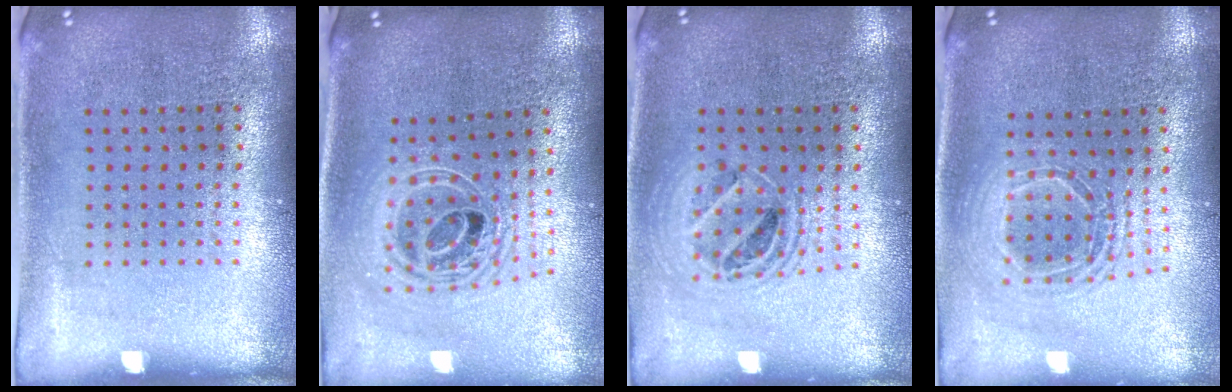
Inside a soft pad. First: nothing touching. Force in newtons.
{"total": 2.2, "press": 1.8, "slide": 1.4}
{"total": 1.4, "press": 1.2, "slide": 0.7}
{"total": 1.7, "press": 1.4, "slide": 0.9}